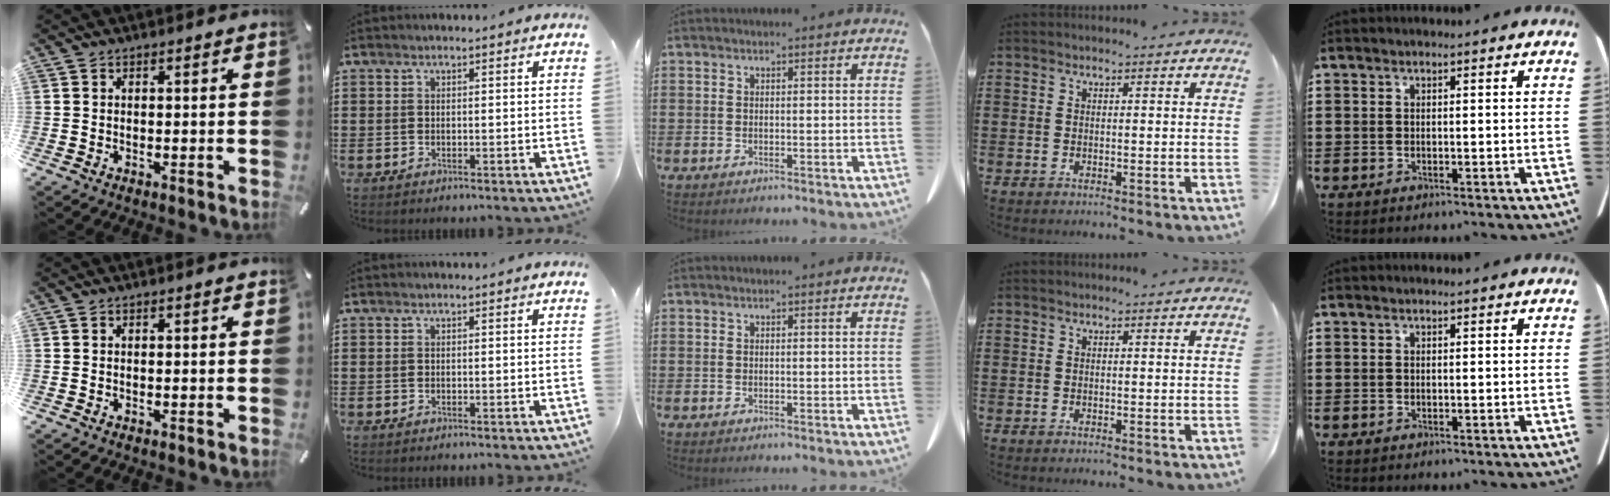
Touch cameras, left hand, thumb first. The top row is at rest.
{}